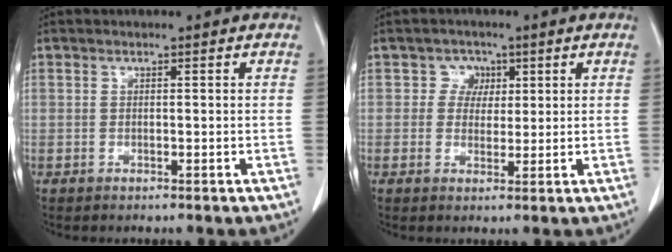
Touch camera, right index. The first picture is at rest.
{"total": 3.3, "force": [1.1, 3.1, 0.7], "torque": [0.000, 0.005, 0.012]}